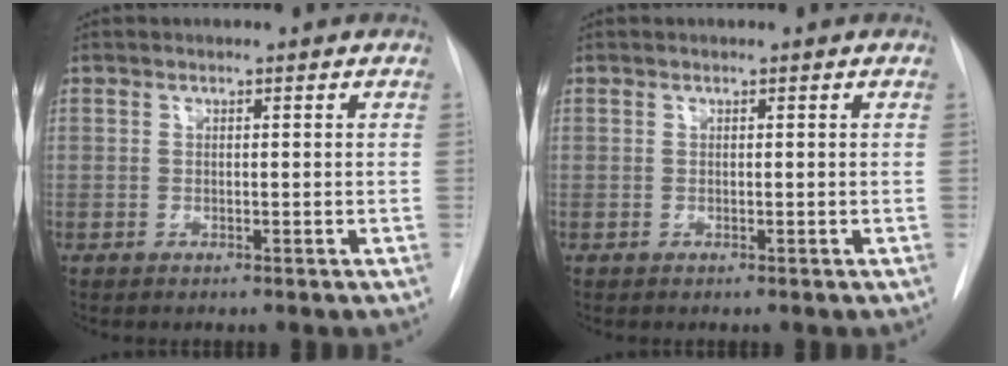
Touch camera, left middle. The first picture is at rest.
{"total": 0.0}